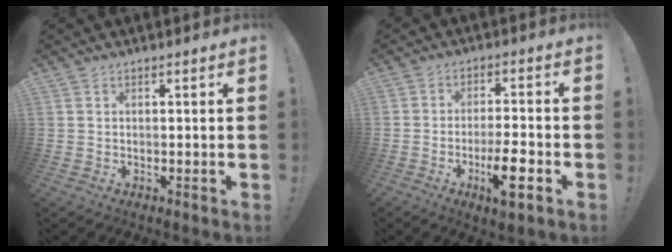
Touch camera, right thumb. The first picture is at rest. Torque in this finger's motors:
{"motor_torque": [2.94, 0.80, 0.74, -2.03, 0.30]}